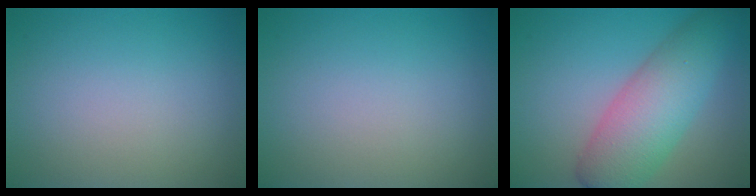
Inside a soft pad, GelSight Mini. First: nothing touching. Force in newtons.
{"total": 0.0}
{"total": 7.3, "press": 7.3, "slide": 0.3}